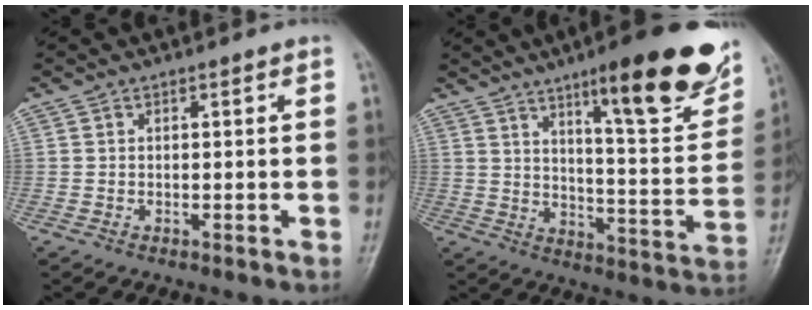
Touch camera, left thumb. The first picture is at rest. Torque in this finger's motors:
{"motor_torque": [1.06, 0.95, 1.62, -1.15, 0.12]}